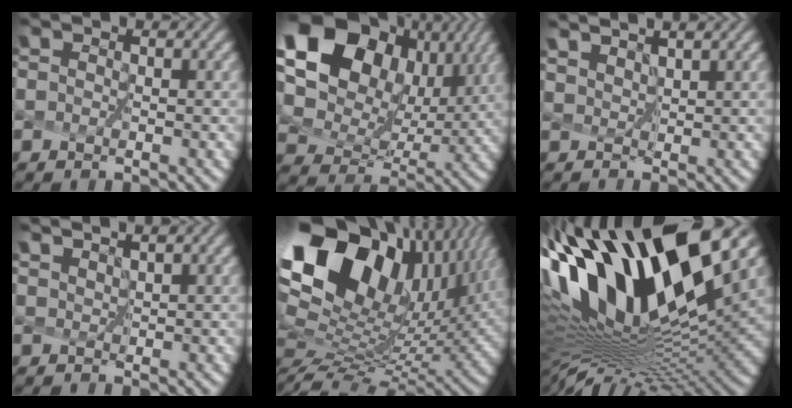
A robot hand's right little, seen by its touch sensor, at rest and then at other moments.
{"total": 15.6, "force": [6.6, 11.4, 8.4], "torque": [-0.182, 0.029, 0.131]}
{"total": 2.1, "force": [2.1, -0.3, 0.2], "torque": [-0.017, 0.005, 0.043]}
{"total": 1.3, "force": [1.3, -0.1, 0.3], "torque": [-0.014, 0.006, 0.031]}
{"total": 17.1, "force": [8.0, 9.5, 11.7], "torque": [-0.235, 0.032, 0.148]}
{"total": 16.3, "force": [4.8, 5.9, 14.4], "torque": [-0.249, 0.008, 0.086]}